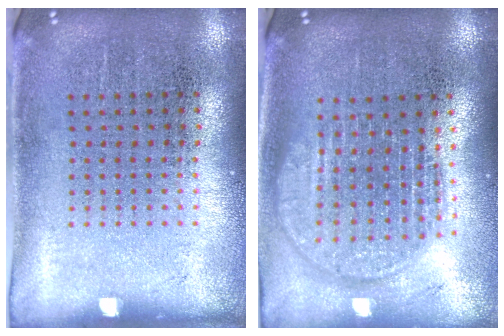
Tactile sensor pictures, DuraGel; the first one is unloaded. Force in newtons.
{"total": 1.8, "press": 1.5, "slide": 0.9}